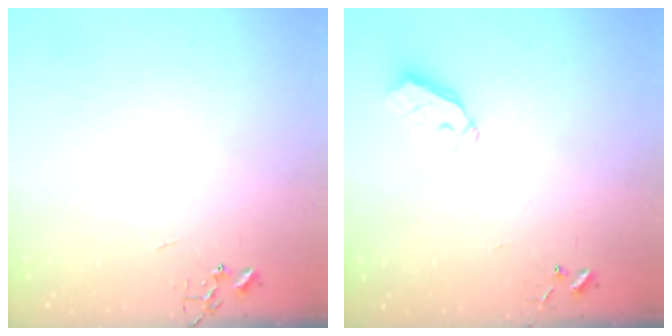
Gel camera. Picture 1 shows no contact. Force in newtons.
{"total": 4.4, "press": 4.4, "slide": 0.5}